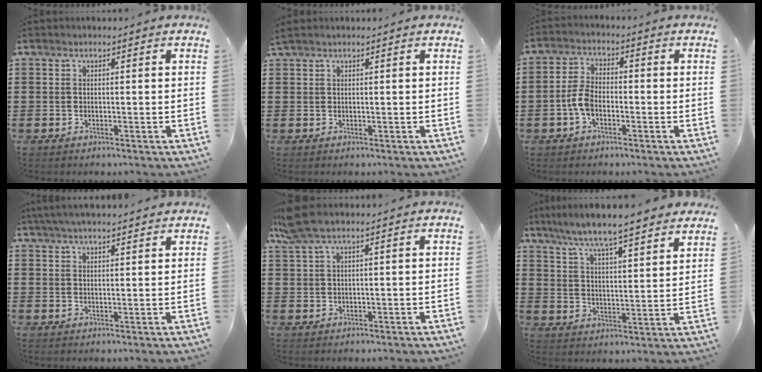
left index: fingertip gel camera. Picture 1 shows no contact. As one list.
[{"total": 0.7, "force": [0.5, 0.1, 0.4], "torque": [-0.009, 0.001, 0.011]}, {"total": 4.7, "force": [-1.5, 2.5, 3.7], "torque": [-0.099, -0.001, -0.038]}, {"total": 3.5, "force": [3.2, 0.1, 1.5], "torque": [-0.037, 0.000, 0.060]}, {"total": 4.3, "force": [2.6, 0.6, 3.4], "torque": [-0.086, -0.001, 0.043]}, {"total": 6.2, "force": [5.7, -0.3, 2.3], "torque": [-0.071, -0.035, 0.095]}]